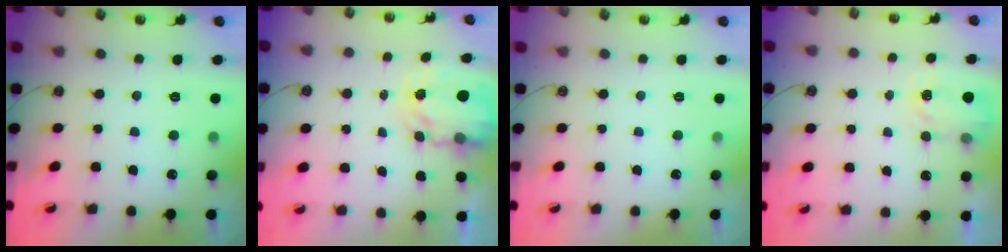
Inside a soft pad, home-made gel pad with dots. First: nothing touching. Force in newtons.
{"total": 3.9, "press": 3.9, "slide": 0.3}
{"total": 0.0}
{"total": 2.6, "press": 2.6, "slide": 0.4}